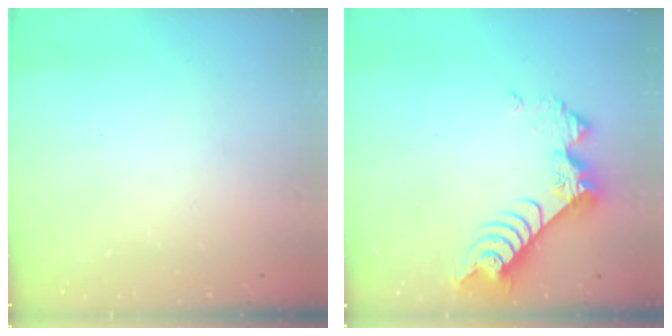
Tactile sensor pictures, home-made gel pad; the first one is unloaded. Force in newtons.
{"total": 9.3, "press": 9.3, "slide": 1.0}